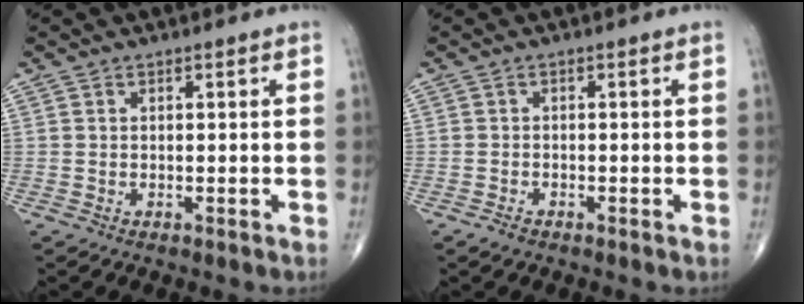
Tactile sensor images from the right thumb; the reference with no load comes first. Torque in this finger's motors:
{"motor_torque": [0.16, 0.17, -0.16, -0.16, -0.02]}